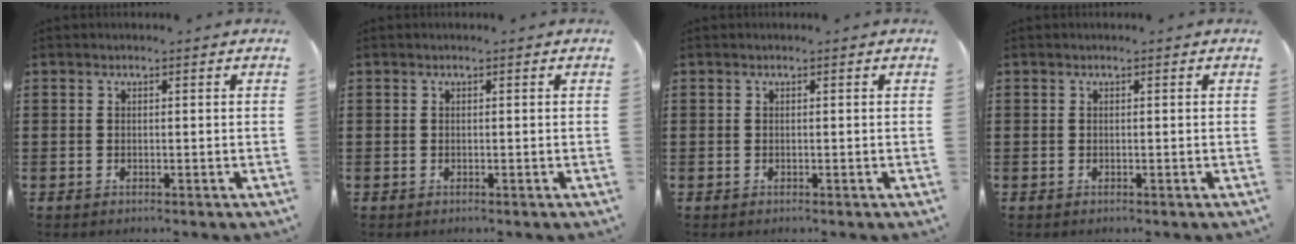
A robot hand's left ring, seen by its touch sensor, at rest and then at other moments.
{"total": 0.0}
{"total": 0.0}
{"total": 0.0}